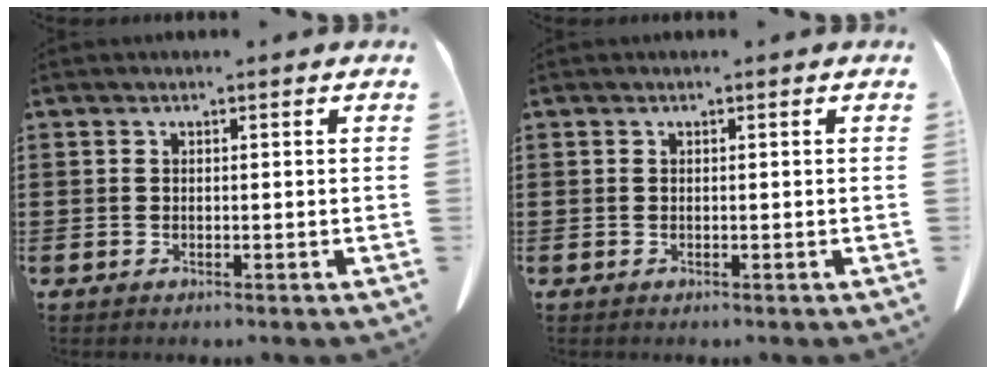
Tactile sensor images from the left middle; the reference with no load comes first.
{"total": 0.0}